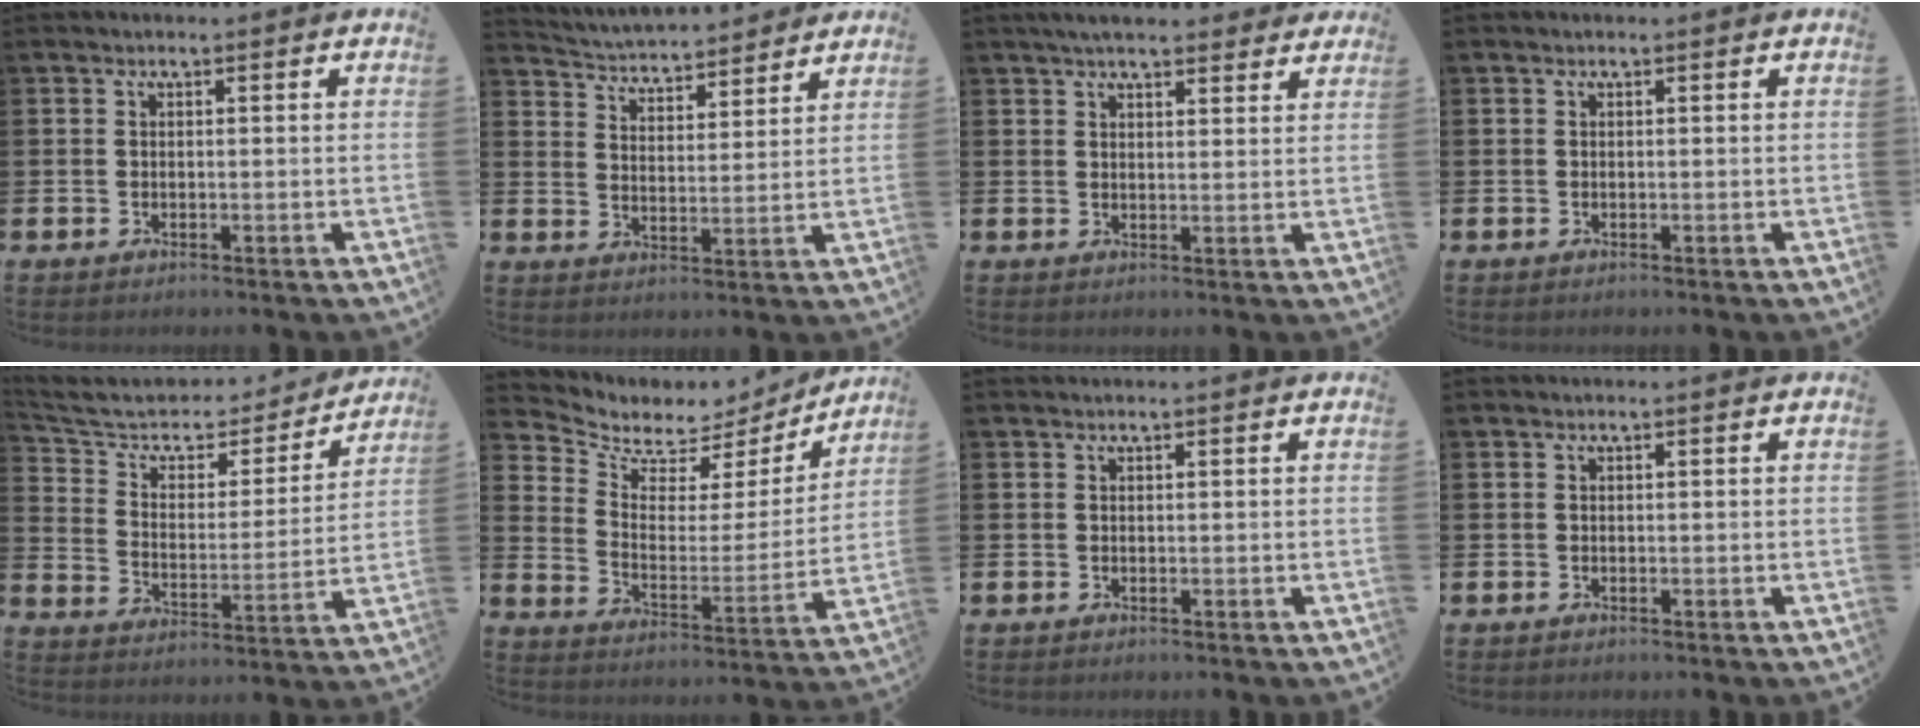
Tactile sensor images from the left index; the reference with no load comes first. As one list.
[{"total": 4.4, "force": [4.3, 0.7, -0.1], "torque": [-0.027, -0.035, 0.074]}, {"total": 4.3, "force": [4.0, 1.0, 1.2], "torque": [-0.032, -0.008, 0.073]}, {"total": 0.0}, {"total": 7.3, "force": [6.2, 3.3, 1.9], "torque": [-0.079, -0.041, 0.105]}, {"total": 5.7, "force": [4.8, 3.1, 0.8], "torque": [-0.061, -0.037, 0.078]}, {"total": 0.0}, {"total": 0.0}]